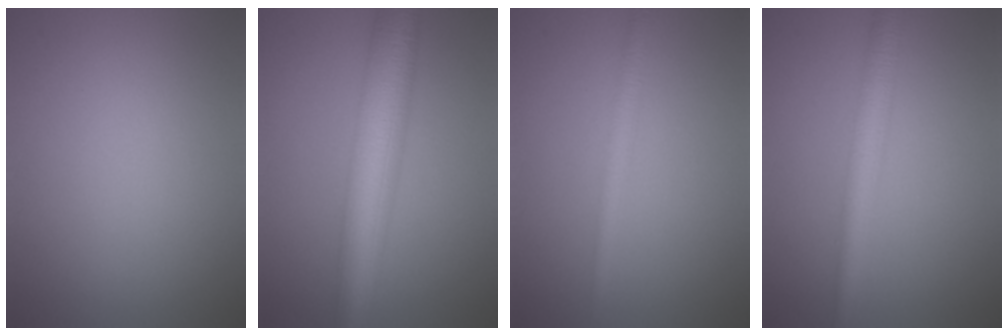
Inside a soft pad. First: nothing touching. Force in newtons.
{"total": 8.9, "press": 8.9, "slide": 0.2}
{"total": 1.9, "press": 1.9, "slide": 0.1}
{"total": 3.6, "press": 3.6, "slide": 0.1}